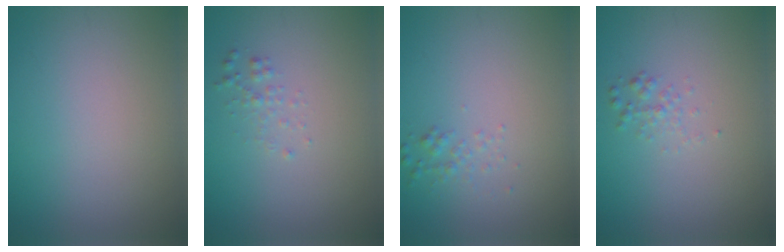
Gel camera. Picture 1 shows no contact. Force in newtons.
{"total": 0.9, "press": 0.9, "slide": 0.1}
{"total": 1.0, "press": 1.0, "slide": 0.0}
{"total": 1.0, "press": 1.0, "slide": 0.0}